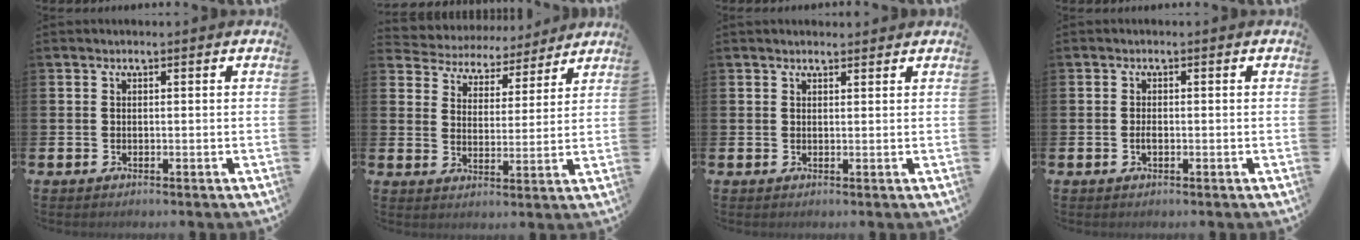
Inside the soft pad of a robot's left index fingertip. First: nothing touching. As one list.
[{"total": 5.0, "force": [4.5, 2.0, -0.5], "torque": [-0.021, -0.041, 0.075]}, {"total": 1.3, "force": [1.2, 0.3, 0.3], "torque": [0.004, -0.001, 0.020]}, {"total": 1.1, "force": [-0.3, 0.5, 1.0], "torque": [-0.017, 0.001, -0.007]}]